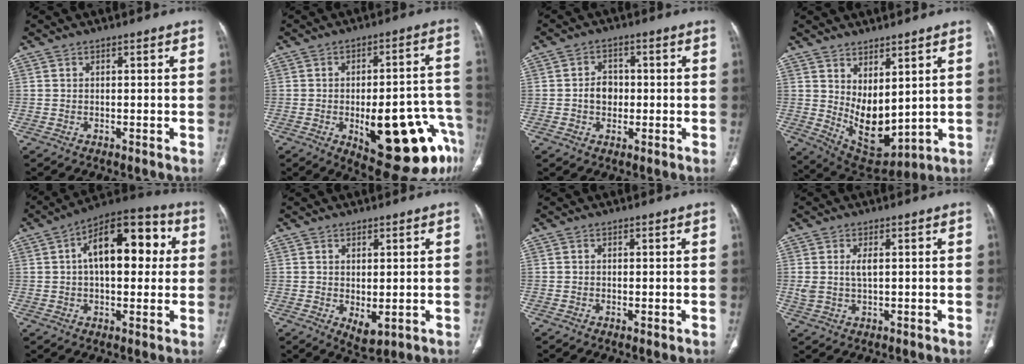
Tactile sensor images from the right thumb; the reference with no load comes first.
{"total": 21.6, "force": [-8.3, 7.7, 18.4], "torque": [-0.176, 0.033, -0.092]}
{"total": 4.3, "force": [-0.4, 3.5, 2.5], "torque": [-0.022, 0.009, -0.010]}
{"total": 11.1, "force": [2.8, 5.8, 9.1], "torque": [-0.129, -0.042, 0.080]}
{"total": 17.3, "force": [3.3, 9.0, 14.4], "torque": [-0.185, 0.032, 0.042]}
{"total": 4.0, "force": [-0.4, 2.0, 3.4], "torque": [-0.050, -0.015, 0.009]}
{"total": 0.7, "force": [-0.1, 0.2, 0.7], "torque": [-0.017, -0.005, 0.000]}
{"total": 3.5, "force": [0.7, 1.6, 3.0], "torque": [-0.072, 0.002, 0.019]}